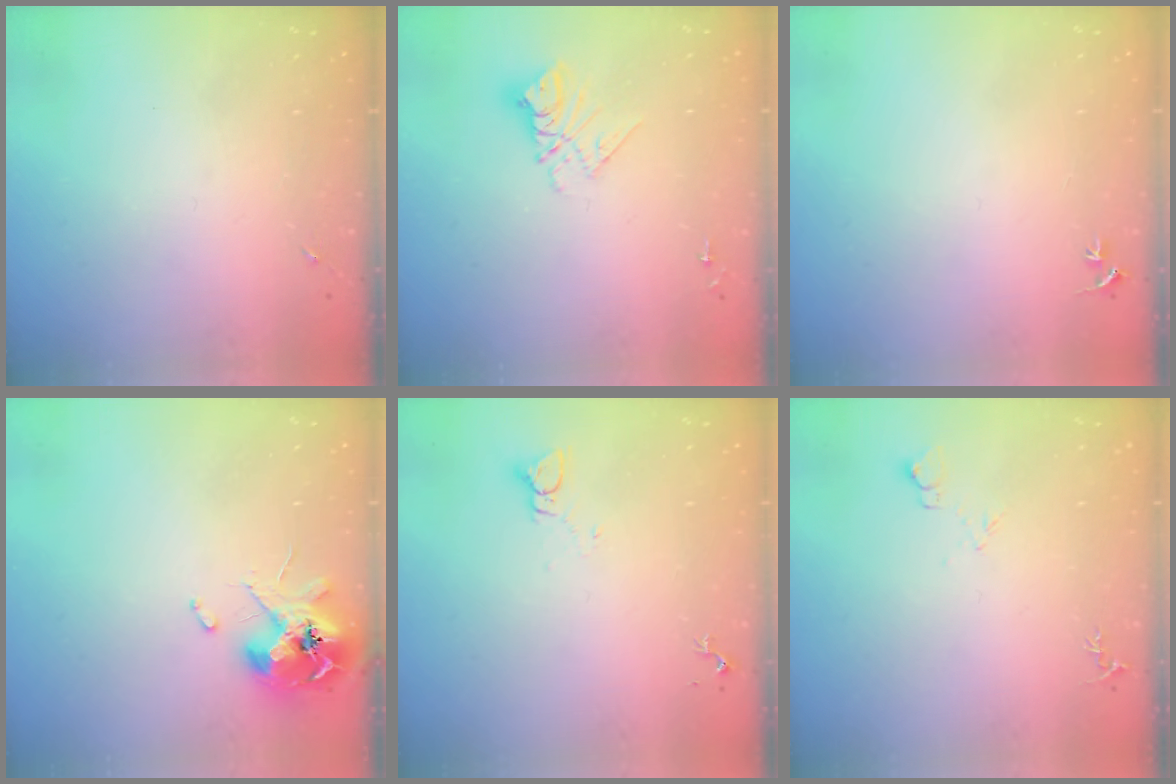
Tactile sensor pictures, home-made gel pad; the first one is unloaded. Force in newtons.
{"total": 10.4, "press": 10.4, "slide": 0.9}
{"total": 2.3, "press": 2.3, "slide": 0.2}
{"total": 14.3, "press": 14.2, "slide": 1.4}
{"total": 2.7, "press": 2.7, "slide": 0.2}
{"total": 6.1, "press": 6.1, "slide": 0.7}